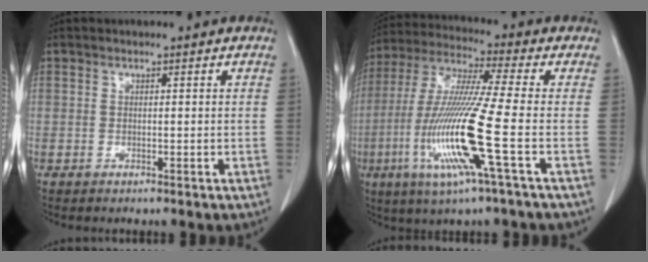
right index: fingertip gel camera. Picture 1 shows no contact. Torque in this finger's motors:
{"motor_torque": [2.14, 0.00, 1.05, 0.21]}